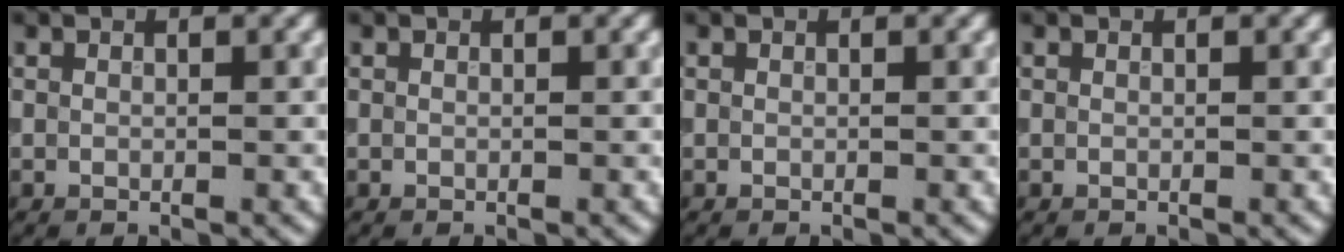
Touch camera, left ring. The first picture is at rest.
{"total": 0.0}
{"total": 0.0}
{"total": 0.0}